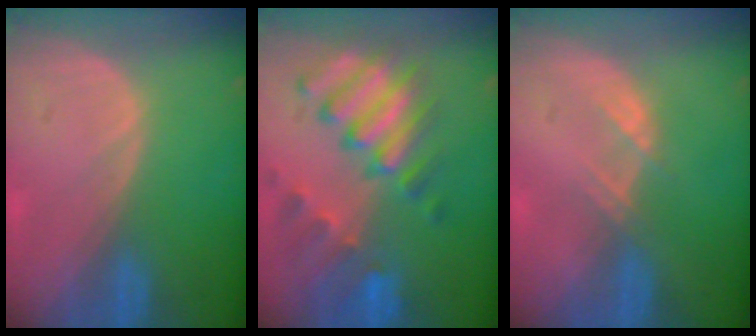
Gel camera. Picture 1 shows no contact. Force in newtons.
{"total": 10.8, "press": 9.3, "slide": 5.6}
{"total": 1.9, "press": 1.9, "slide": 0.3}